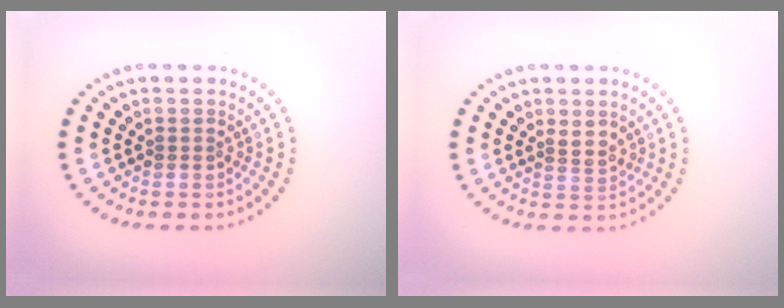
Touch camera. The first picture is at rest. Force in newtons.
{"total": 1.5, "press": 1.2, "slide": 1.0}